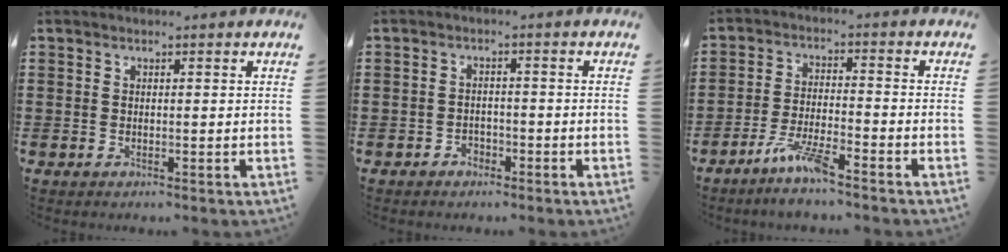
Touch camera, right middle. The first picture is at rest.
{"total": 1.7, "force": [-1.4, 0.9, 0.1], "torque": [-0.009, 0.000, -0.032]}
{"total": 6.0, "force": [-4.5, 0.7, 3.9], "torque": [-0.089, -0.007, -0.088]}